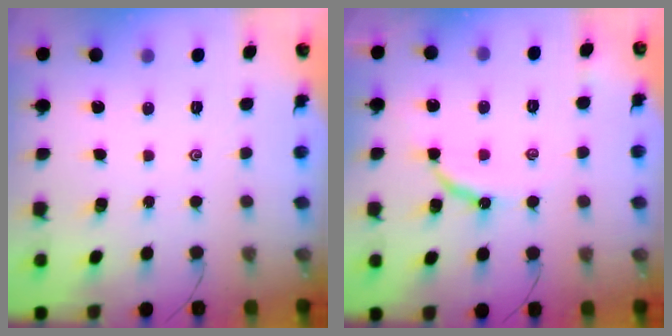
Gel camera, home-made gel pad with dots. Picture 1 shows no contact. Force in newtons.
{"total": 8.0, "press": 8.0, "slide": 0.6}